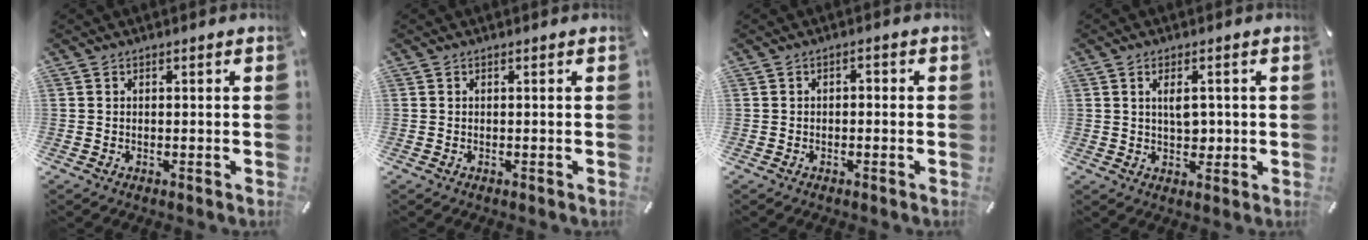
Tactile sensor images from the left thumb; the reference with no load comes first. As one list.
[{"total": 0.0}, {"total": 1.5, "force": [-1.0, 0.7, 0.8], "torque": [-0.015, 0.009, -0.023]}, {"total": 4.8, "force": [0.6, 3.0, 3.7], "torque": [-0.052, -0.002, 0.003]}]